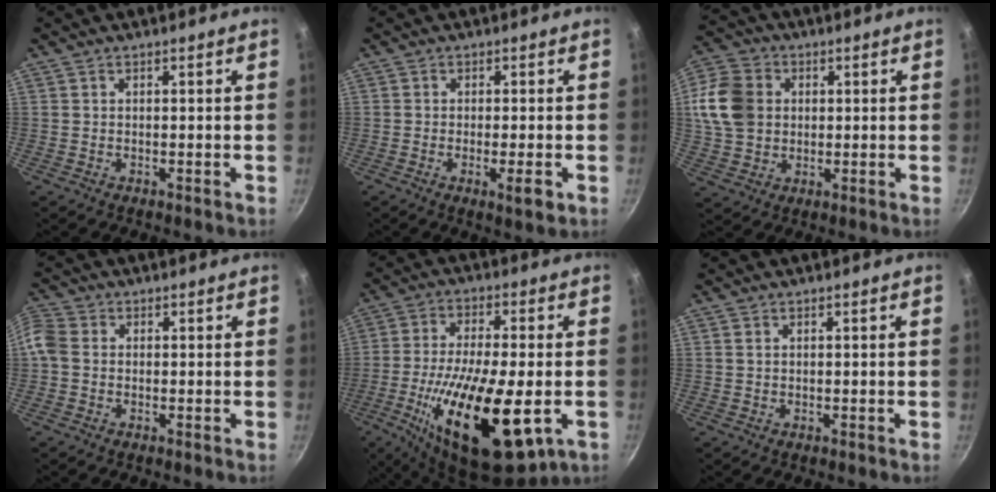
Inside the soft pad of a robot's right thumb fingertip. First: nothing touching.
{"total": 3.9, "force": [-1.3, 0.7, 3.6], "torque": [-0.067, -0.002, -0.023]}
{"total": 16.0, "force": [2.5, 13.2, 8.8], "torque": [-0.182, 0.016, 0.040]}
{"total": 4.6, "force": [-0.3, 3.8, 2.6], "torque": [-0.058, 0.011, -0.024]}
{"total": 22.7, "force": [-6.7, 8.2, 20.1], "torque": [-0.358, -0.002, -0.113]}
{"total": 0.6, "force": [0.2, 0.5, 0.4], "torque": [-0.008, 0.001, 0.003]}